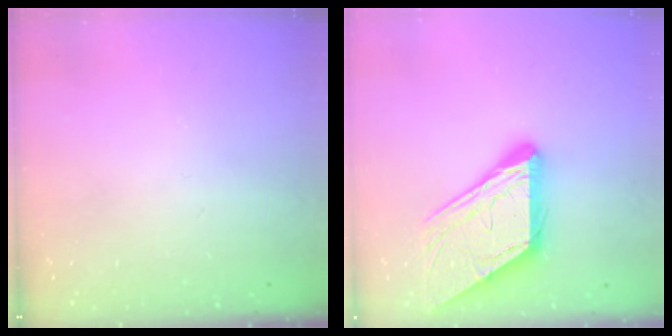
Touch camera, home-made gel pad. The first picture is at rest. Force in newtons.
{"total": 13.5, "press": 13.4, "slide": 1.6}